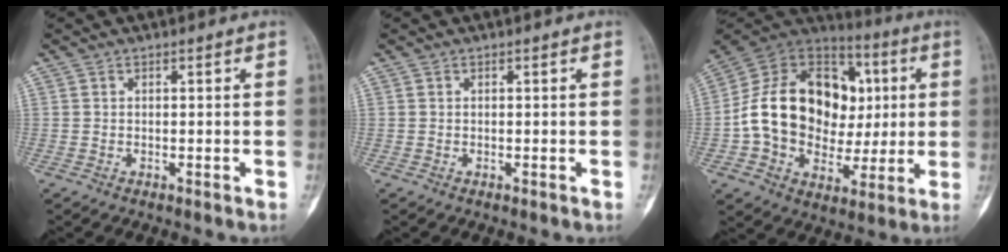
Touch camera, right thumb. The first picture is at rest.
{"total": 0.0}
{"total": 25.2, "force": [1.1, 19.2, 16.2], "torque": [-0.249, 0.038, 0.028]}